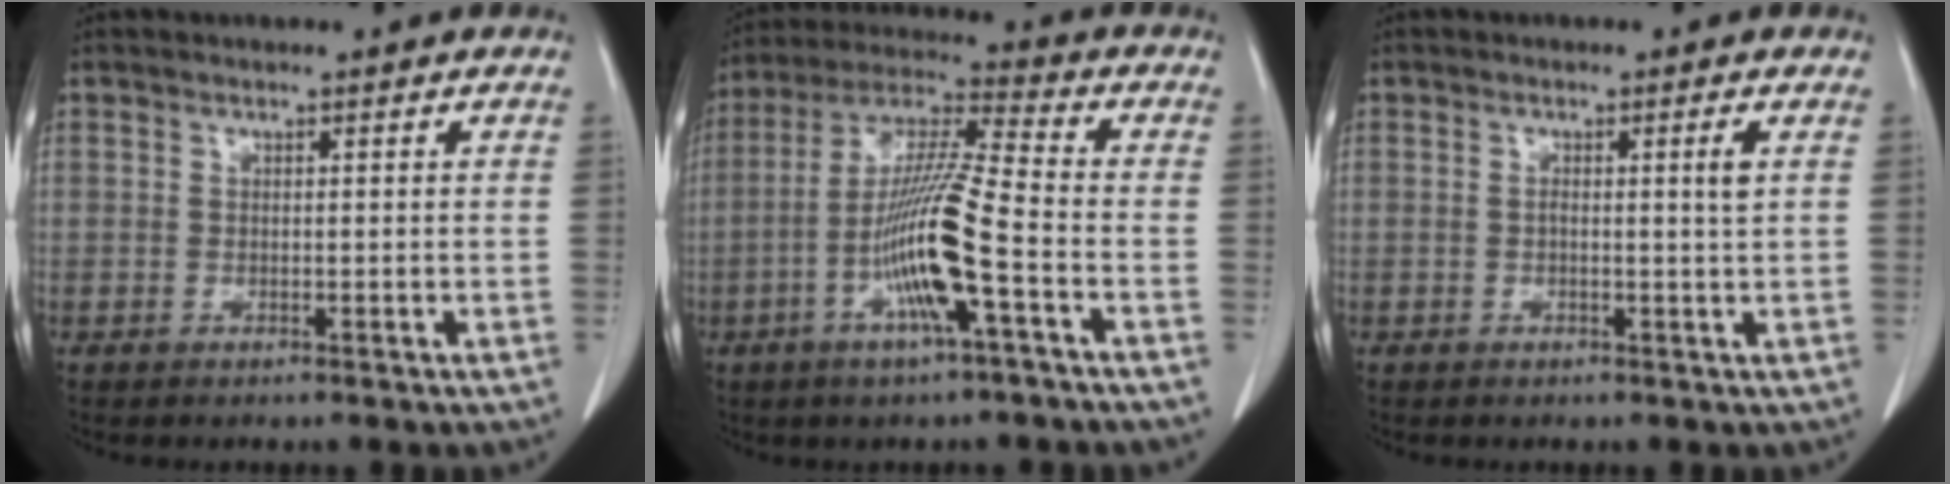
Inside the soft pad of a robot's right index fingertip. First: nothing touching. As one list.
[{"total": 13.1, "force": [-4.3, 0.1, 12.4], "torque": [-0.247, 0.000, -0.087]}, {"total": 2.0, "force": [0.2, -0.5, 1.9], "torque": [-0.031, -0.002, 0.004]}]